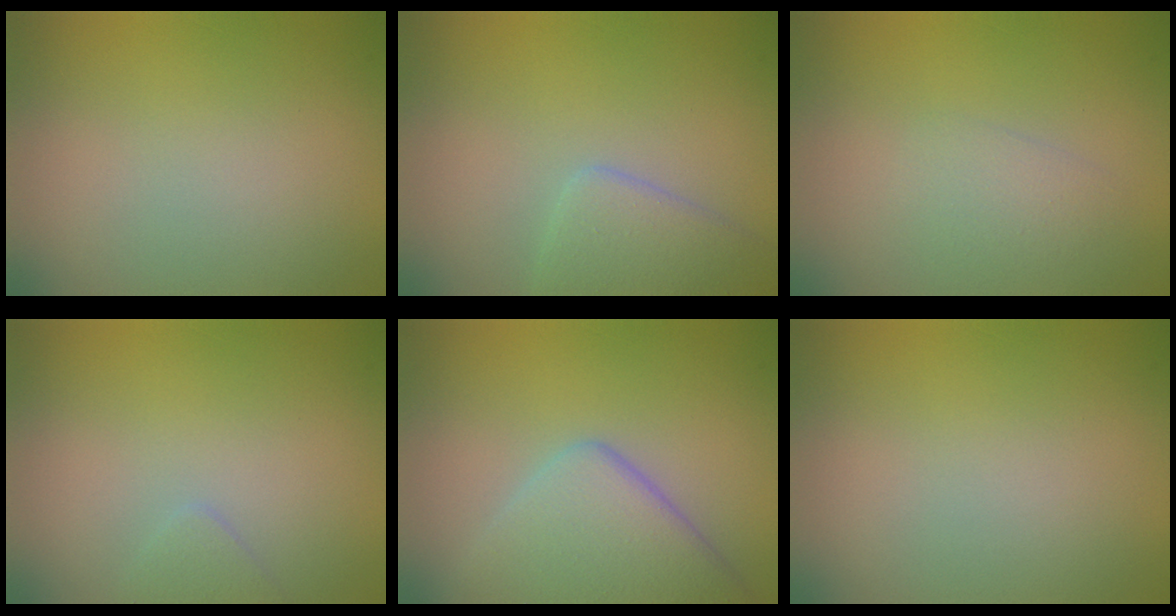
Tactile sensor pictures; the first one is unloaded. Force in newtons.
{"total": 2.5, "press": 2.5, "slide": 0.2}
{"total": 1.4, "press": 1.4, "slide": 0.1}
{"total": 0.8, "press": 0.8, "slide": 0.1}
{"total": 6.3, "press": 6.3, "slide": 0.3}
{"total": 0.0}